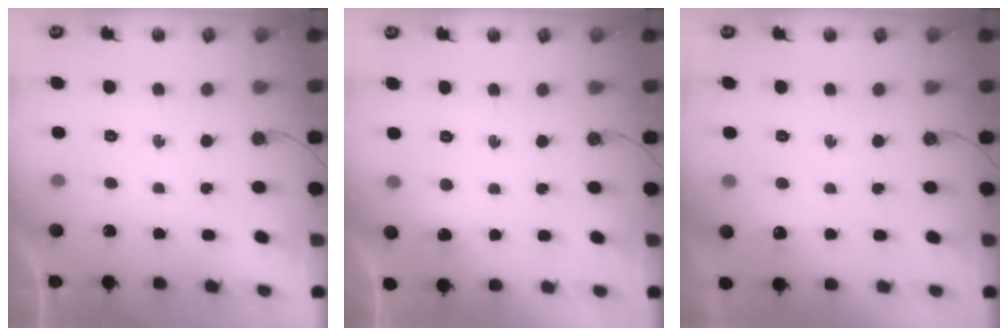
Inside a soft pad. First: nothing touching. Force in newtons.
{"total": 4.9, "press": 4.6, "slide": 1.4}
{"total": 4.7, "press": 4.6, "slide": 1.3}